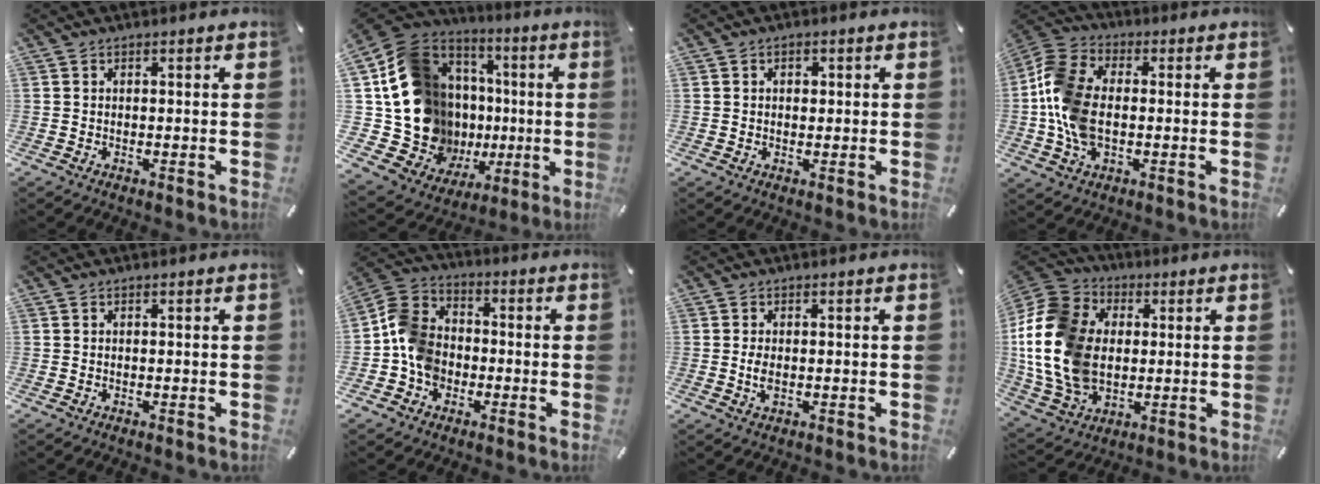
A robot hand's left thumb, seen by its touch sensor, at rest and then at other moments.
{"total": 20.1, "force": [-0.9, 16.5, 11.4], "torque": [-0.220, -0.038, 0.026]}
{"total": 1.9, "force": [0.2, 1.5, 1.1], "torque": [-0.009, 0.001, -0.003]}
{"total": 13.2, "force": [-1.4, 8.8, 9.6], "torque": [-0.217, 0.010, -0.023]}
{"total": 0.0}
{"total": 10.6, "force": [-3.1, 9.0, 4.7], "torque": [-0.110, 0.040, -0.055]}
{"total": 2.5, "force": [-0.2, 1.2, 2.2], "torque": [-0.056, -0.004, -0.008]}
{"total": 19.1, "force": [-0.1, 14.9, 12.0], "torque": [-0.299, 0.004, -0.007]}